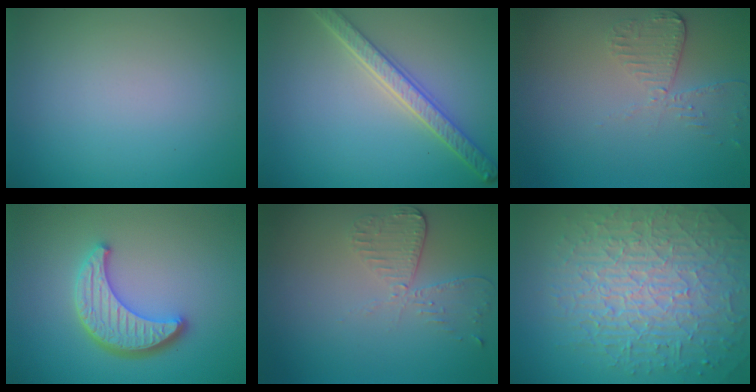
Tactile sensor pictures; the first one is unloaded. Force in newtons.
{"total": 4.1, "press": 3.5, "slide": 2.2}
{"total": 2.7, "press": 2.4, "slide": 1.2}
{"total": 4.5, "press": 3.7, "slide": 2.6}
{"total": 2.9, "press": 2.6, "slide": 1.4}
{"total": 9.8, "press": 6.3, "slide": 7.5}